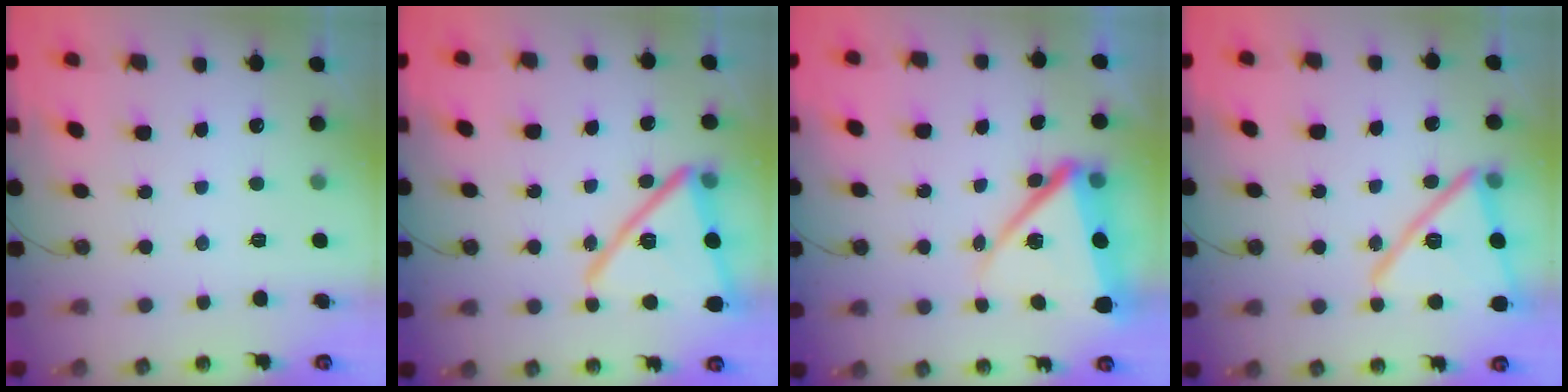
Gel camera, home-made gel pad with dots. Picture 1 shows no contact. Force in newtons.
{"total": 20.3, "press": 20.3, "slide": 1.1}
{"total": 14.2, "press": 14.1, "slide": 1.3}
{"total": 18.9, "press": 18.9, "slide": 1.2}